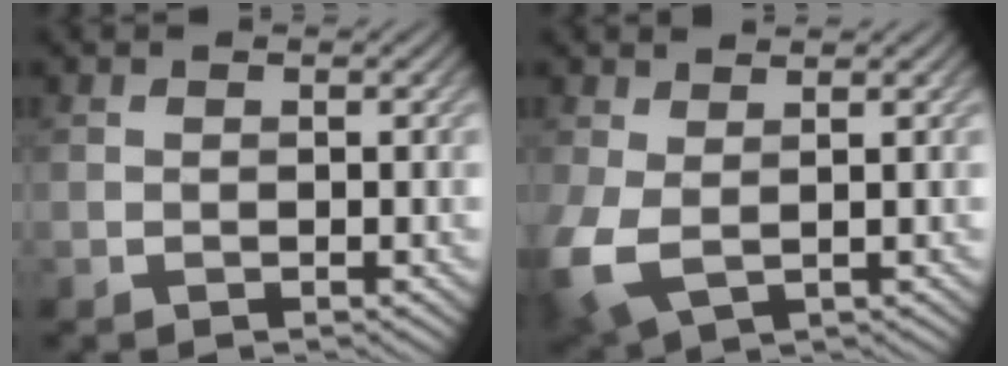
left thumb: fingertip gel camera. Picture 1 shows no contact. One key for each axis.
{"total": 5.5, "fx": 0.0, "fy": 3.1, "fz": 4.5, "tx": -0.125, "ty": -0.012, "tz": 0.001}